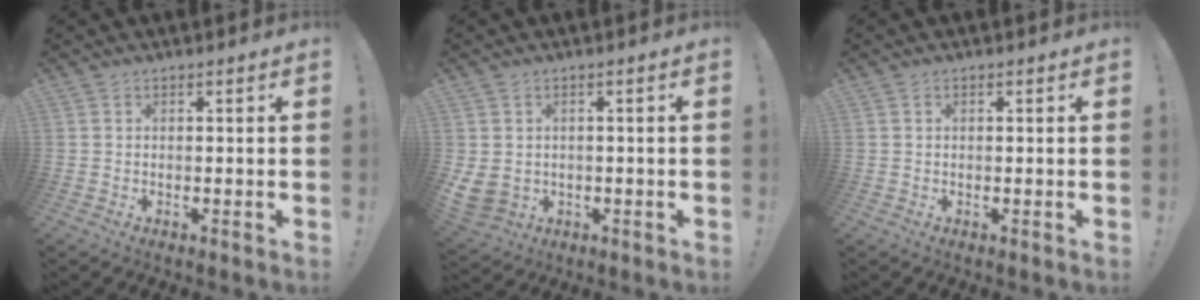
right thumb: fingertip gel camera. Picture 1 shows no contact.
{"total": 4.5, "force": [0.6, 4.0, 2.1], "torque": [-0.047, -0.013, 0.013]}
{"total": 0.0}